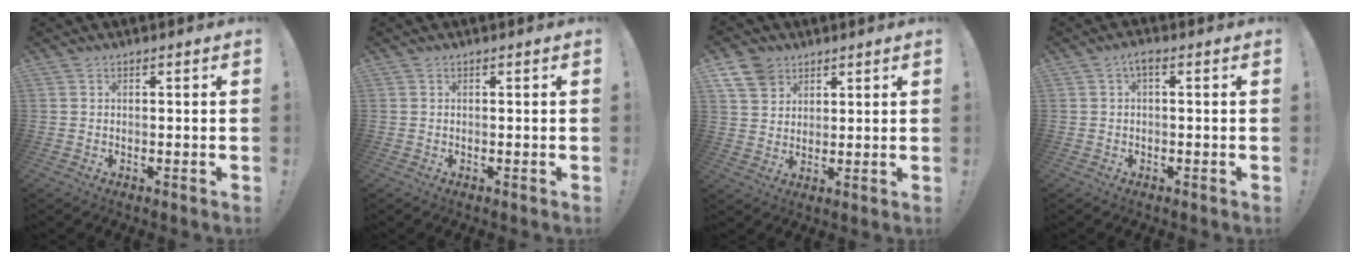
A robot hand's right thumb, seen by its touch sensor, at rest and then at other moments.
{"total": 0.0}
{"total": 8.1, "force": [5.1, 5.7, 2.6], "torque": [-0.042, -0.027, 0.101]}
{"total": 2.1, "force": [-0.3, 0.5, 2.0], "torque": [-0.039, 0.007, -0.006]}